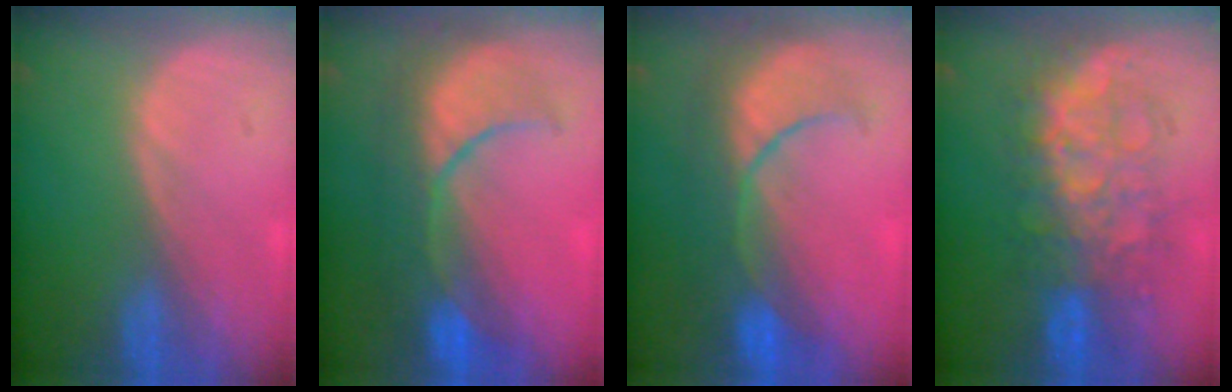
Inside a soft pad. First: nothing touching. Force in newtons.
{"total": 10.0, "press": 9.1, "slide": 4.2}
{"total": 8.9, "press": 8.5, "slide": 2.6}
{"total": 8.9, "press": 8.9, "slide": 0.4}